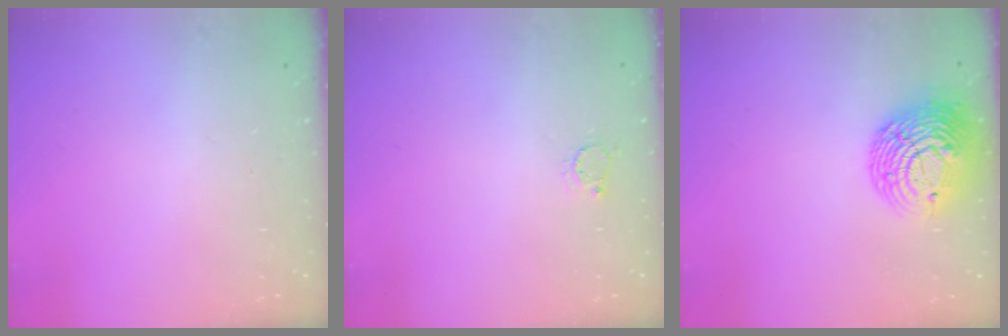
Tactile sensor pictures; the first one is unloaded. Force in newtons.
{"total": 2.6, "press": 2.6, "slide": 0.3}
{"total": 14.2, "press": 14.1, "slide": 1.0}